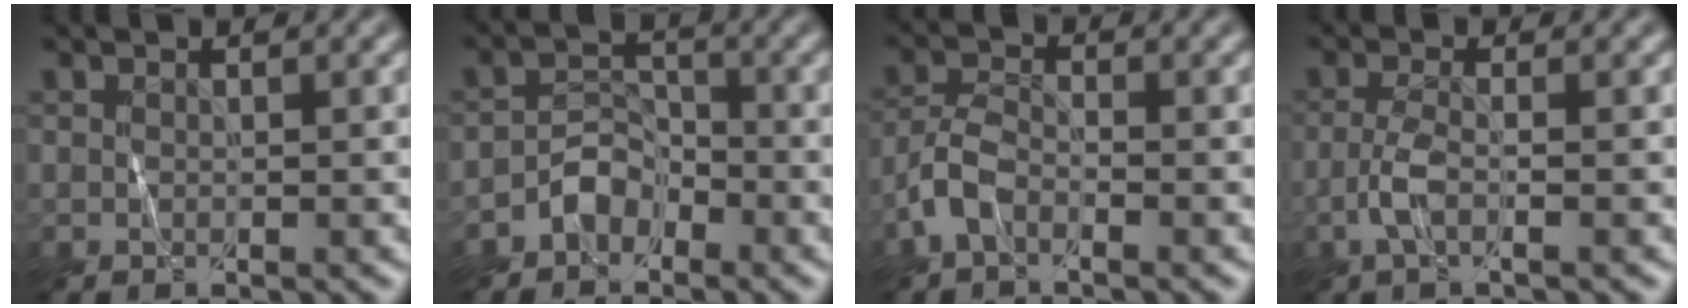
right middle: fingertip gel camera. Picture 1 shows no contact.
{"total": 2.2, "force": [-1.7, 1.4, 0.4], "torque": [-0.006, 0.015, -0.033]}
{"total": 2.6, "force": [-1.6, 1.3, 1.7], "torque": [-0.039, 0.007, -0.041]}
{"total": 2.1, "force": [-0.9, 0.6, 1.8], "torque": [-0.045, 0.005, -0.024]}